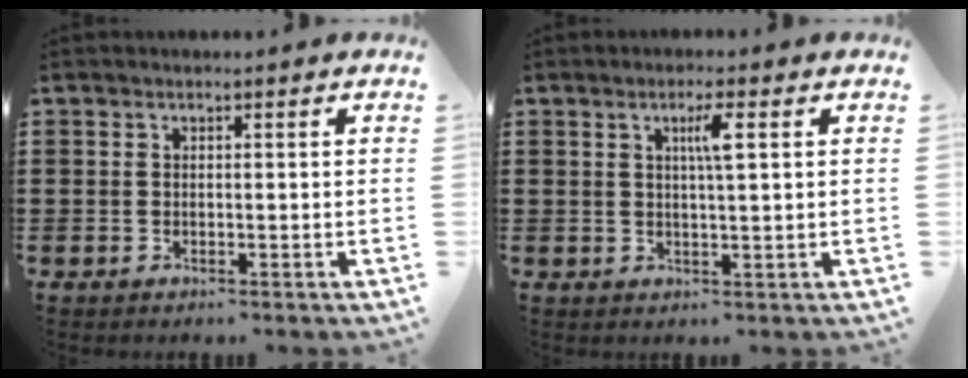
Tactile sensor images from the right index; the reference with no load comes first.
{"total": 3.3, "force": [1.1, 0.2, 3.1], "torque": [-0.056, -0.003, 0.013]}